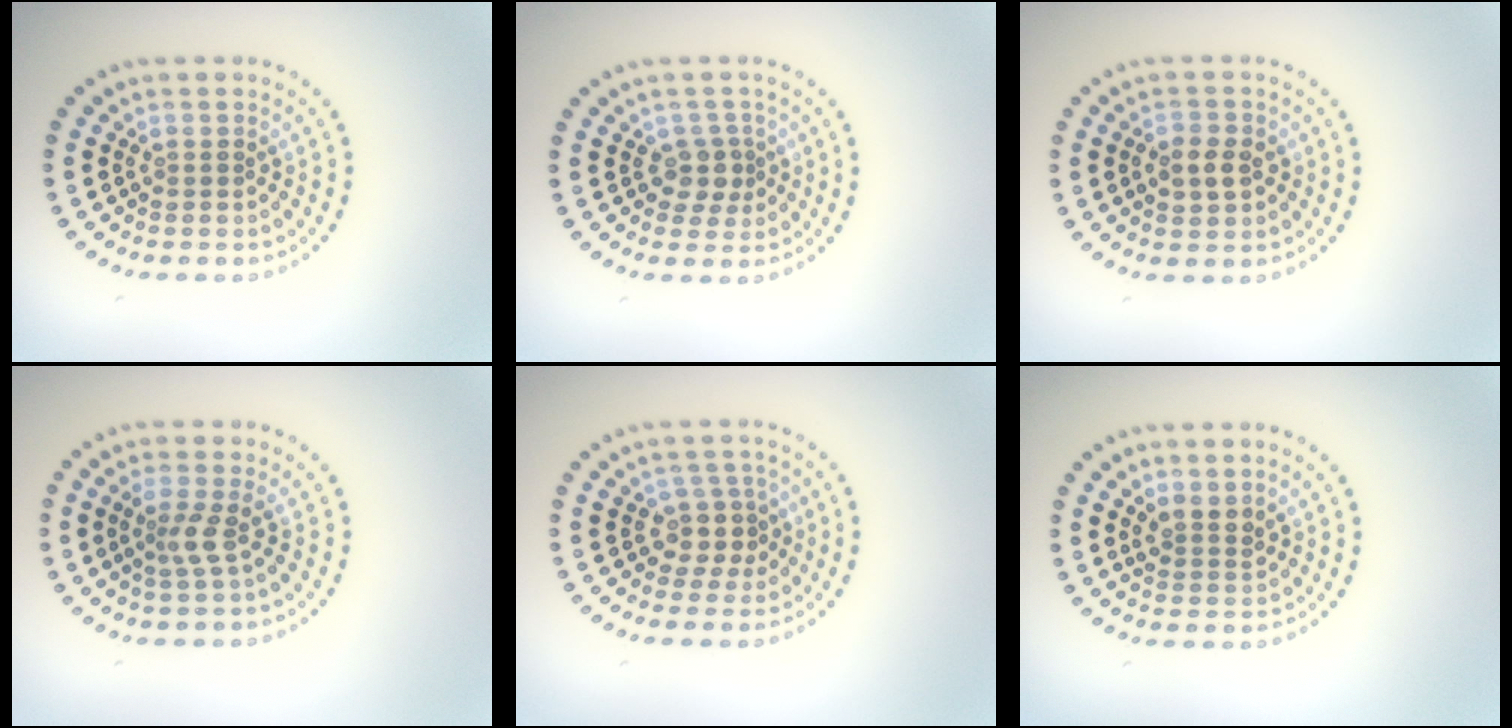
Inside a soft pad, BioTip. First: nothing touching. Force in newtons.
{"total": 2.1, "press": 1.7, "slide": 1.2}
{"total": 2.7, "press": 2.7, "slide": 0.4}
{"total": 2.0, "press": 1.5, "slide": 1.4}
{"total": 2.5, "press": 1.9, "slide": 1.6}
{"total": 1.9, "press": 1.6, "slide": 1.0}